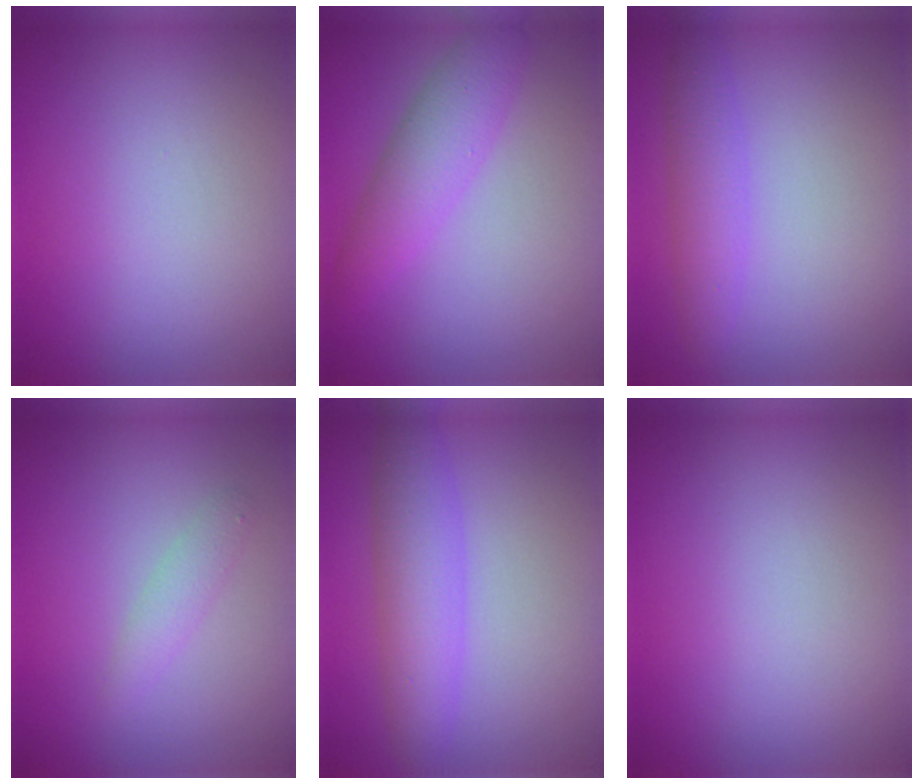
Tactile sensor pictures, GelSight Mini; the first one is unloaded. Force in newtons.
{"total": 3.8, "press": 3.8, "slide": 0.0}
{"total": 2.8, "press": 2.8, "slide": 0.0}
{"total": 1.5, "press": 1.5, "slide": 0.0}
{"total": 4.2, "press": 4.2, "slide": 0.2}
{"total": 0.0}